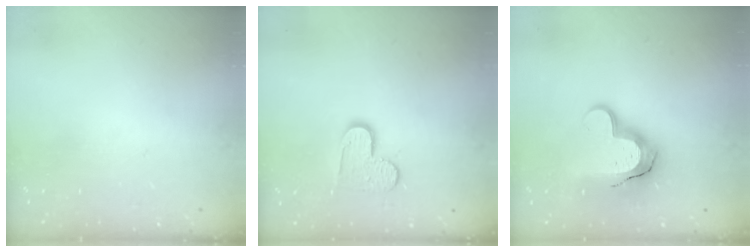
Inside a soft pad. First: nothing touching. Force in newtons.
{"total": 9.2, "press": 9.2, "slide": 0.6}
{"total": 14.2, "press": 14.1, "slide": 1.0}